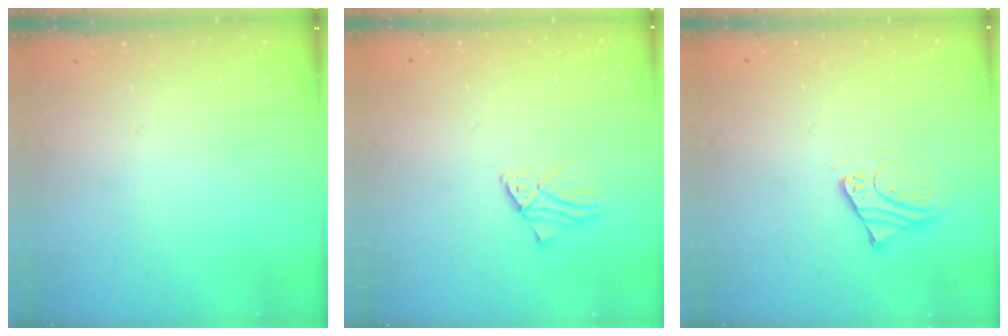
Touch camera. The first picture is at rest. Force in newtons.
{"total": 1.5, "press": 1.5, "slide": 0.1}
{"total": 3.9, "press": 3.9, "slide": 0.4}